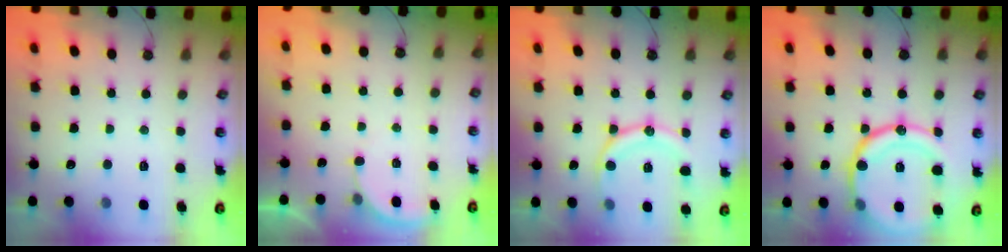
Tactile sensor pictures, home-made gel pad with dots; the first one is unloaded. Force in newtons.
{"total": 2.6, "press": 2.6, "slide": 0.2}
{"total": 12.5, "press": 12.5, "slide": 0.7}
{"total": 21.2, "press": 21.2, "slide": 1.4}